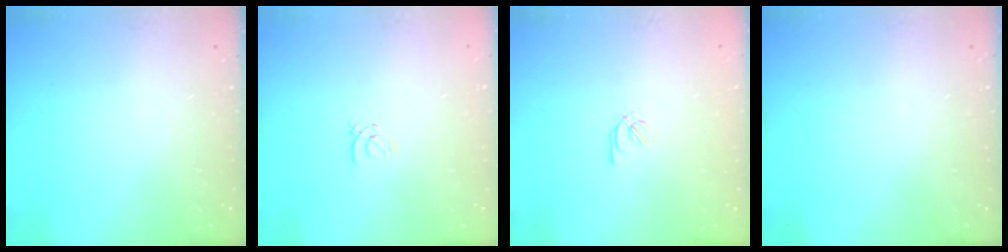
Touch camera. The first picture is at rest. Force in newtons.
{"total": 1.0, "press": 1.0, "slide": 0.1}
{"total": 2.1, "press": 1.9, "slide": 0.8}
{"total": 0.0}